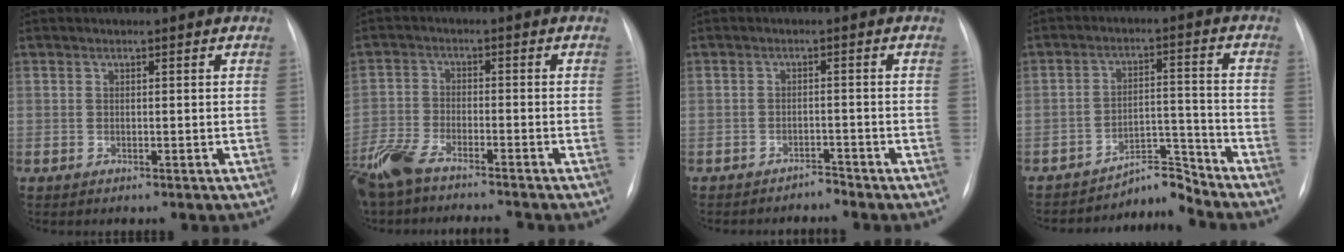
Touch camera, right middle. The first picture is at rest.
{"total": 10.5, "force": [-8.8, 2.0, 5.5], "torque": [-0.112, -0.019, -0.155]}
{"total": 1.7, "force": [-1.7, 0.0, -0.4], "torque": [0.014, -0.005, -0.025]}
{"total": 5.6, "force": [-5.5, -0.2, -0.6], "torque": [0.013, 0.035, -0.084]}